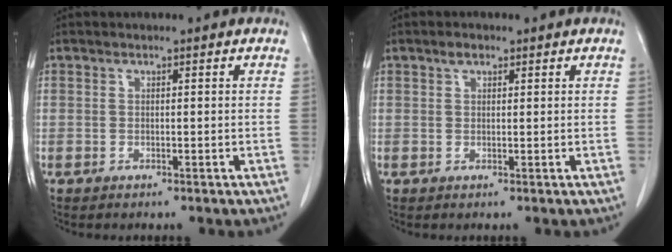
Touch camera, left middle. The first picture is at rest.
{"total": 1.5, "force": [1.0, 0.8, 0.8], "torque": [-0.016, 0.005, 0.016]}